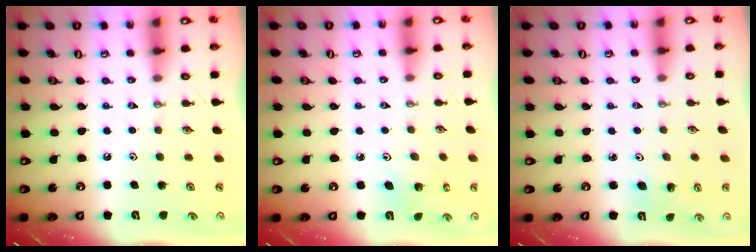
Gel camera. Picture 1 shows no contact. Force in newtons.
{"total": 4.0, "press": 4.0, "slide": 0.2}
{"total": 2.0, "press": 2.0, "slide": 0.2}